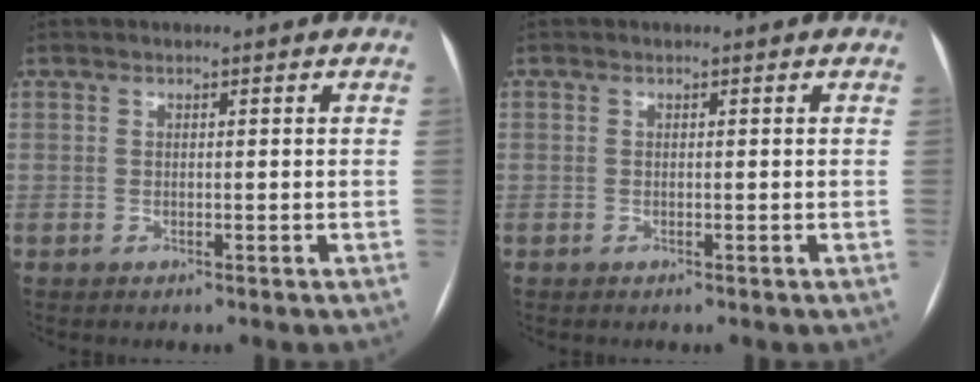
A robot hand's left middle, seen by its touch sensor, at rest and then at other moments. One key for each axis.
{"total": 0.0}